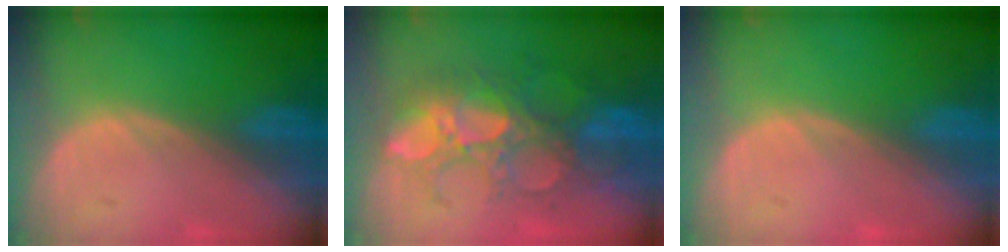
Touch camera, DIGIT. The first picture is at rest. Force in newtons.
{"total": 10.1, "press": 9.6, "slide": 3.2}
{"total": 0.0}